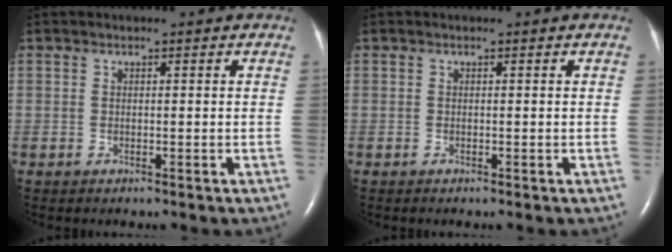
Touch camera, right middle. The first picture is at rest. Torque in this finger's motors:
{"motor_torque": [-0.01, -0.24, 0.01, 0.00]}